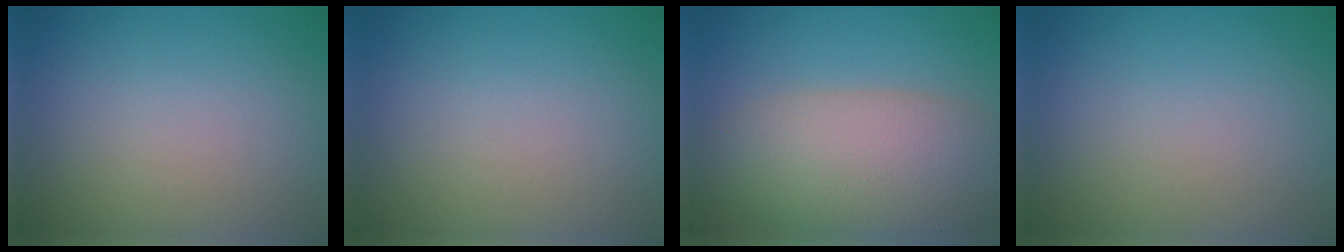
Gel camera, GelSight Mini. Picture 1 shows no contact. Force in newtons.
{"total": 0.0}
{"total": 8.7, "press": 8.7, "slide": 0.7}
{"total": 0.0}